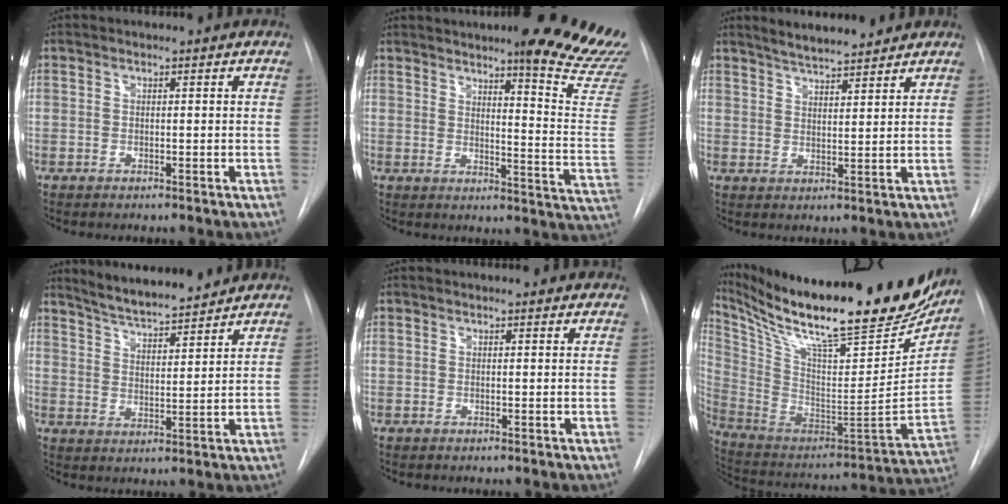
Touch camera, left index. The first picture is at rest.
{"total": 20.5, "force": [17.6, 0.3, 10.6], "torque": [-0.133, -0.099, 0.202]}
{"total": 7.4, "force": [6.9, 1.0, 2.7], "torque": [-0.046, 0.011, 0.108]}
{"total": 9.8, "force": [9.3, 0.5, 3.1], "torque": [-0.056, 0.006, 0.154]}
{"total": 3.5, "force": [3.1, 0.9, 1.3], "torque": [-0.015, 0.016, 0.030]}
{"total": 34.8, "force": [28.2, 6.8, 19.1], "torque": [-0.337, -0.060, 0.416]}